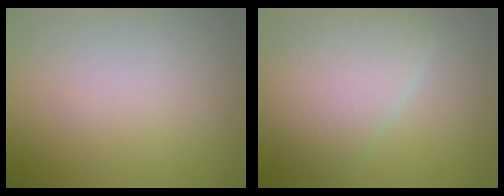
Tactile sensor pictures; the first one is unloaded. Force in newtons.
{"total": 5.8, "press": 5.8, "slide": 0.2}